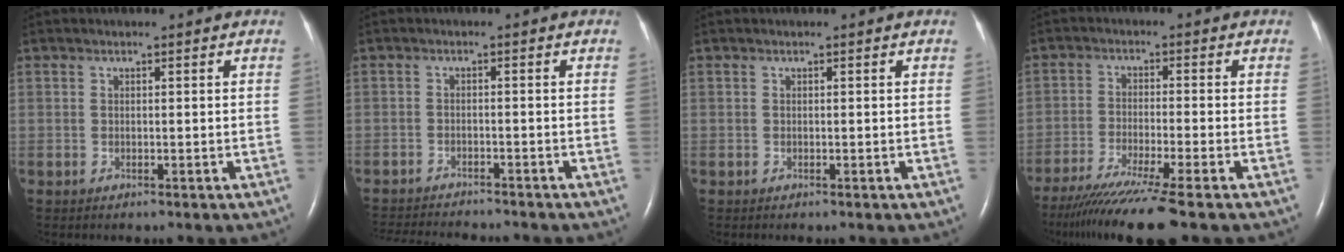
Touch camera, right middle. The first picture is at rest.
{"total": 11.2, "force": [-10.5, 1.5, 3.6], "torque": [-0.064, -0.013, -0.149]}
{"total": 0.0}
{"total": 12.3, "force": [-9.7, -1.6, 7.4], "torque": [-0.120, -0.044, -0.156]}